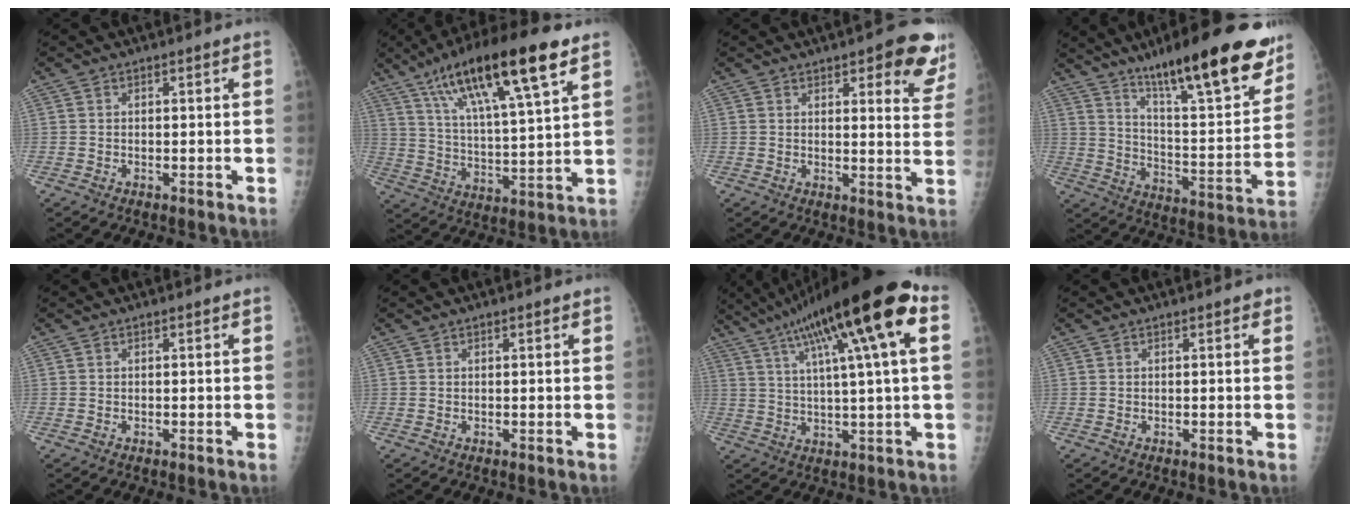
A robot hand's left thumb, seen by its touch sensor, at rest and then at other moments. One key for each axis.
{"total": 21.6, "fx": 12.1, "fy": 4.6, "fz": 17.3, "tx": -0.287, "ty": -0.024, "tz": 0.215}
{"total": 11.4, "fx": 6.9, "fy": 4.1, "fz": 8.2, "tx": -0.051, "ty": -0.032, "tz": 0.072}
{"total": 24.4, "fx": 16.5, "fy": 5.2, "fz": 17.2, "tx": -0.228, "ty": -0.069, "tz": 0.260}
{"total": 0.0}
{"total": 0.5, "fx": 0.3, "fy": 0.2, "fz": 0.4, "tx": -0.005, "ty": 0.000, "tz": 0.003}
{"total": 21.5, "fx": 8.6, "fy": 2.8, "fz": 19.4, "tx": -0.326, "ty": 0.022, "tz": 0.134}
{"total": 0.7, "fx": 0.3, "fy": 0.3, "fz": 0.5, "tx": -0.003, "ty": 0.001, "tz": 0.001}